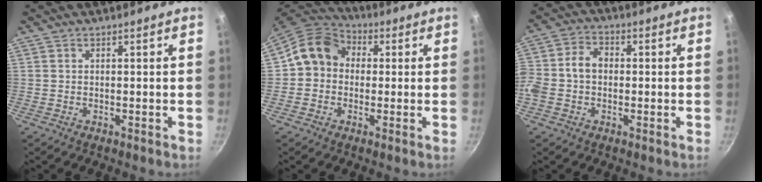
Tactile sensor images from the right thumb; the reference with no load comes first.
{"total": 10.8, "force": [0.9, 9.3, 5.5], "torque": [-0.060, 0.029, -0.008]}
{"total": 8.3, "force": [-0.6, 6.4, 5.2], "torque": [-0.086, 0.028, -0.028]}